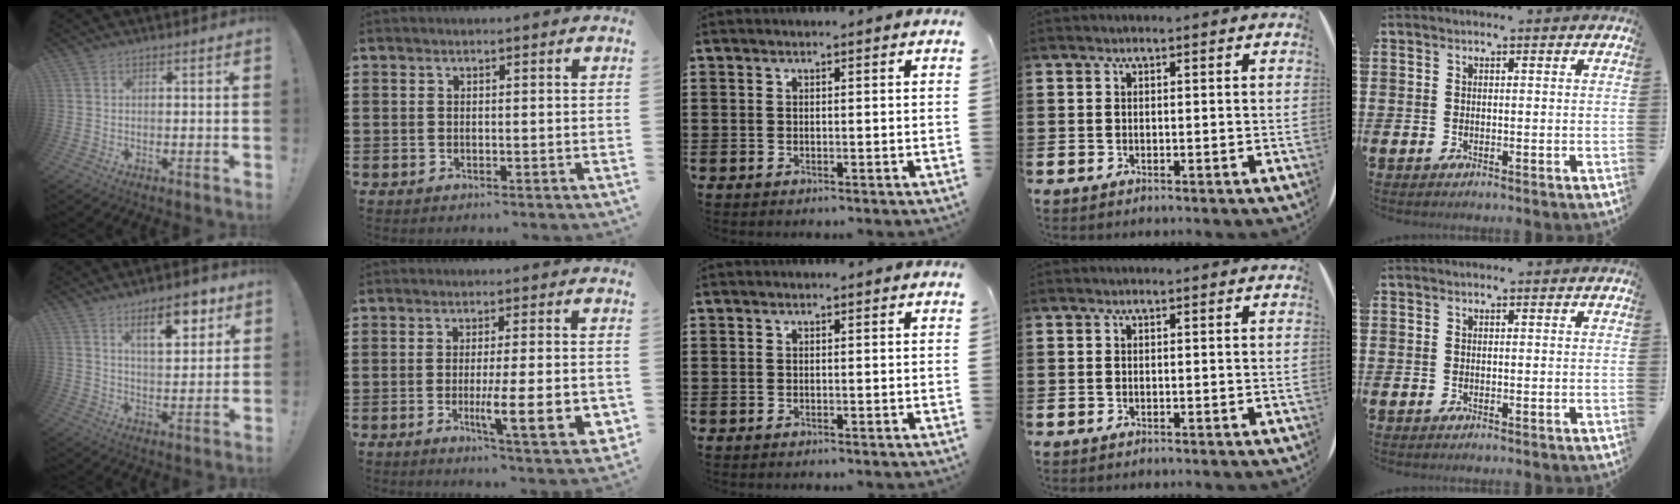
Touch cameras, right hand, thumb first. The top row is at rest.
{"thumb": {"total": 11.4, "force": [6.4, 4.3, 8.5], "torque": [-0.113, -0.027, 0.104]}, "index": {"total": 10.1, "force": [-2.1, 1.7, 9.7], "torque": [-0.146, -0.015, -0.033]}}